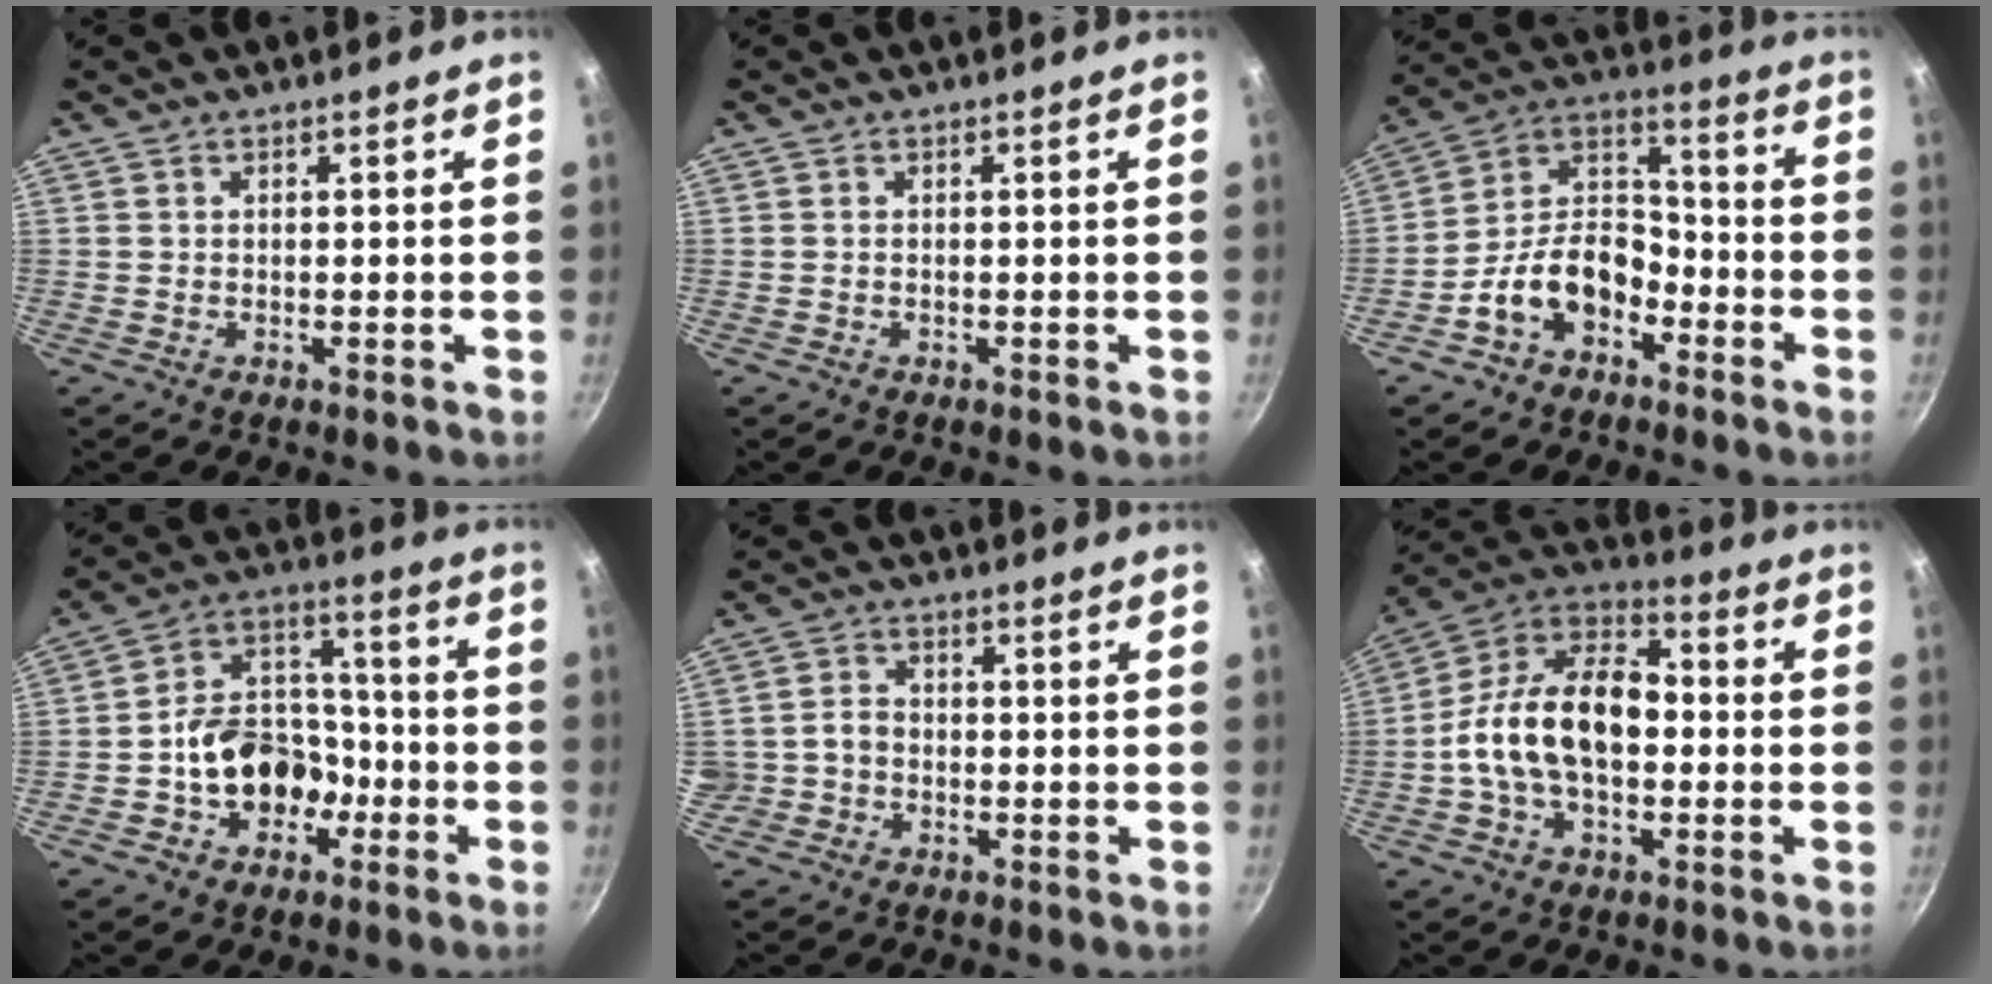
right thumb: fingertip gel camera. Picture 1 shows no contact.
{"total": 0.0}
{"total": 13.0, "force": [-6.2, 8.6, 7.6], "torque": [-0.098, 0.069, -0.129]}
{"total": 13.8, "force": [-4.5, 10.6, 7.5], "torque": [-0.077, 0.060, -0.079]}
{"total": 4.0, "force": [-1.1, 3.6, 1.6], "torque": [-0.004, 0.019, -0.023]}
{"total": 18.1, "force": [-1.7, 11.4, 13.9], "torque": [-0.216, 0.046, -0.051]}